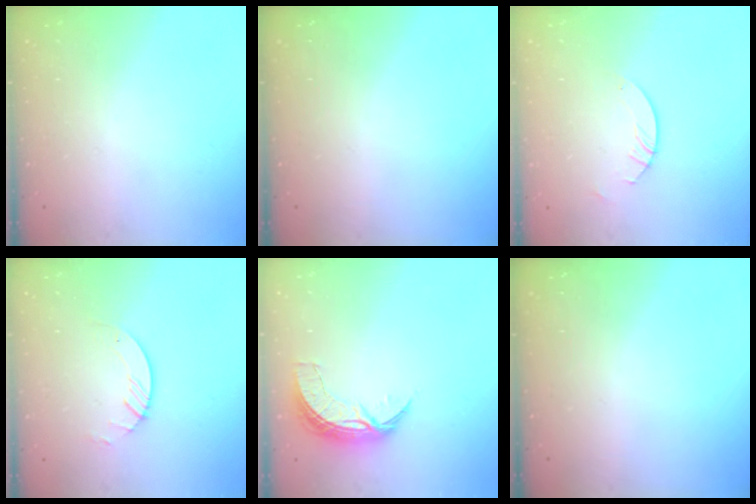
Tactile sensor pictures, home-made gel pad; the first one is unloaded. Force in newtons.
{"total": 0.0}
{"total": 3.0, "press": 3.0, "slide": 0.3}
{"total": 3.9, "press": 3.9, "slide": 0.4}
{"total": 7.4, "press": 7.4, "slide": 0.5}
{"total": 0.0}